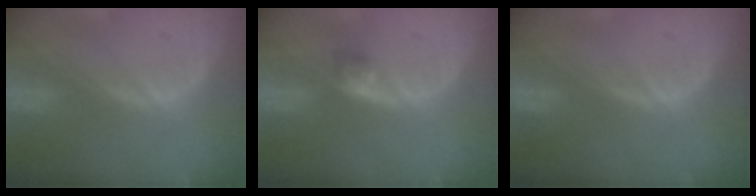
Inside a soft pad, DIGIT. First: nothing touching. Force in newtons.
{"total": 2.4, "press": 2.3, "slide": 0.7}
{"total": 0.0}